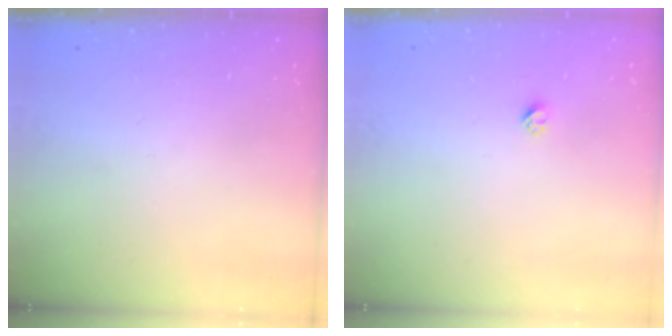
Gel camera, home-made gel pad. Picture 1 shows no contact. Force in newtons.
{"total": 2.3, "press": 2.3, "slide": 0.2}